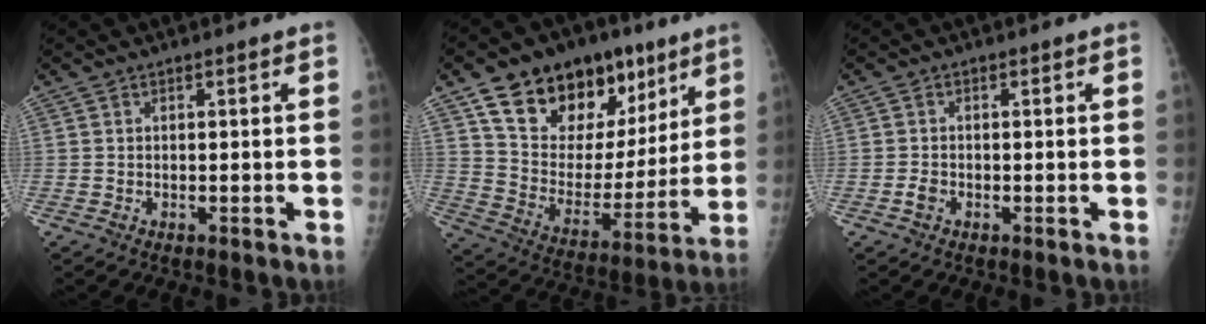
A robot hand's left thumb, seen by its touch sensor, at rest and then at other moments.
{"total": 23.6, "force": [13.6, 14.2, 13.0], "torque": [-0.159, -0.030, 0.232]}
{"total": 1.6, "force": [-0.7, 1.1, 0.9], "torque": [-0.017, 0.002, -0.015]}